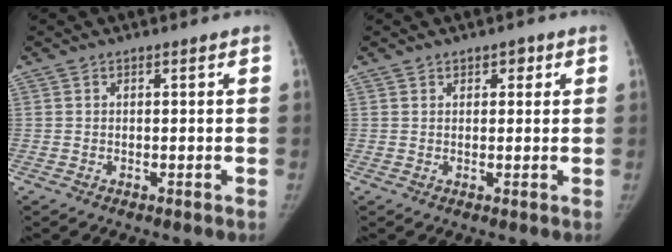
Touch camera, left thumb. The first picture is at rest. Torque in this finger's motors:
{"motor_torque": [-0.17, 0.10, 0.04, 0.22, -0.07]}